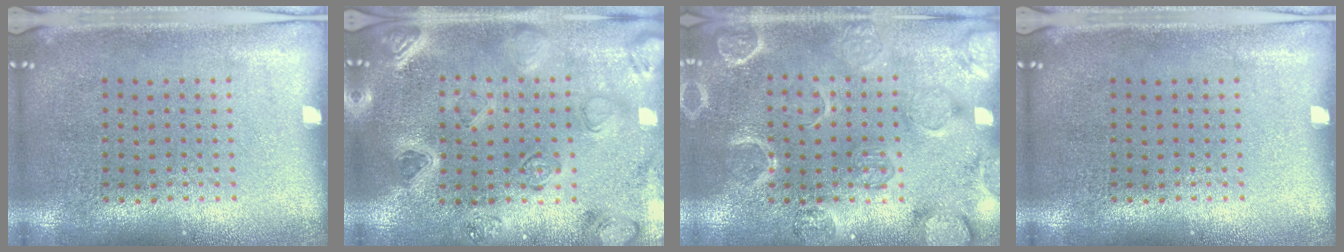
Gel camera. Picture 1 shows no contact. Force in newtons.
{"total": 1.8, "press": 1.7, "slide": 0.2}
{"total": 2.5, "press": 2.5, "slide": 0.3}
{"total": 0.0}